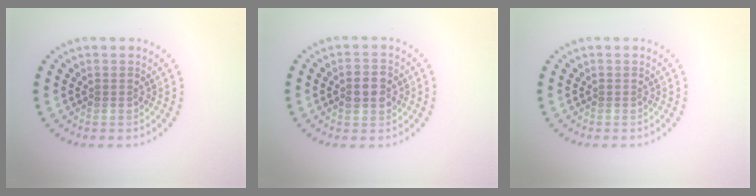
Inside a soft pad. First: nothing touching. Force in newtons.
{"total": 2.9, "press": 2.9, "slide": 0.2}
{"total": 0.0}